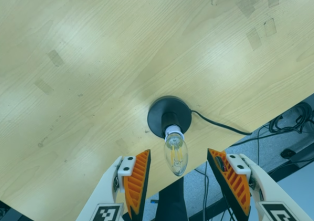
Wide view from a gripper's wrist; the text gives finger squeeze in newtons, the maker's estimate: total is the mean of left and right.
{"total": 0.0}